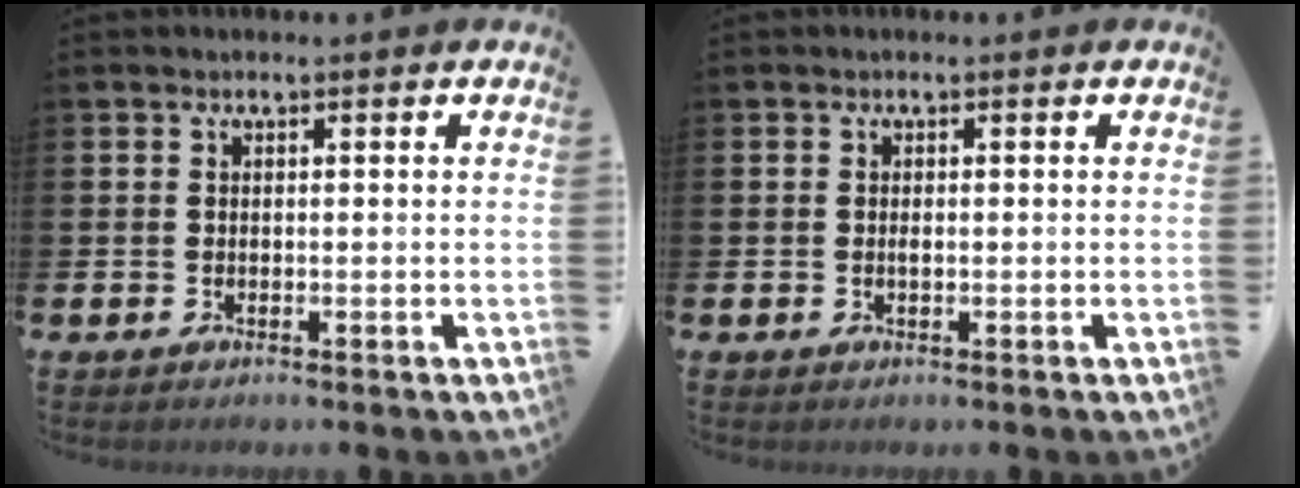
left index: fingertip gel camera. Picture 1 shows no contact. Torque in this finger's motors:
{"motor_torque": [0.09, 0.13, 0.00, 0.02]}